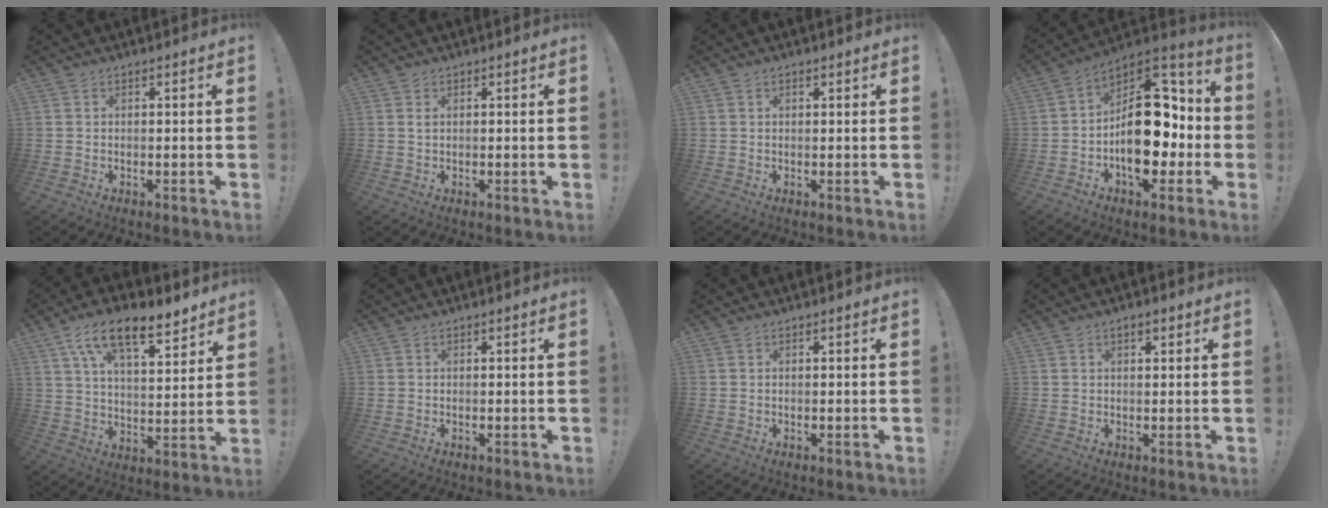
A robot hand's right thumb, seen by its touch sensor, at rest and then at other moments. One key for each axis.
{"total": 0.8, "fx": 0.6, "fy": 0.4, "fz": 0.4, "tx": -0.001, "ty": -0.001, "tz": 0.009}
{"total": 0.5, "fx": 0.4, "fy": 0.3, "fz": 0.2, "tx": 0.001, "ty": -0.002, "tz": 0.007}
{"total": 21.7, "fx": -2.7, "fy": 13.6, "fz": 16.7, "tx": -0.233, "ty": 0.022, "tz": -0.032}
{"total": 14.3, "fx": 9.9, "fy": 5.2, "fz": 9.0, "tx": -0.159, "ty": -0.053, "tz": 0.173}
{"total": 0.0}
{"total": 0.0}
{"total": 2.1, "fx": 1.2, "fy": 0.8, "fz": 1.4, "tx": -0.024, "ty": -0.001, "tz": 0.021}